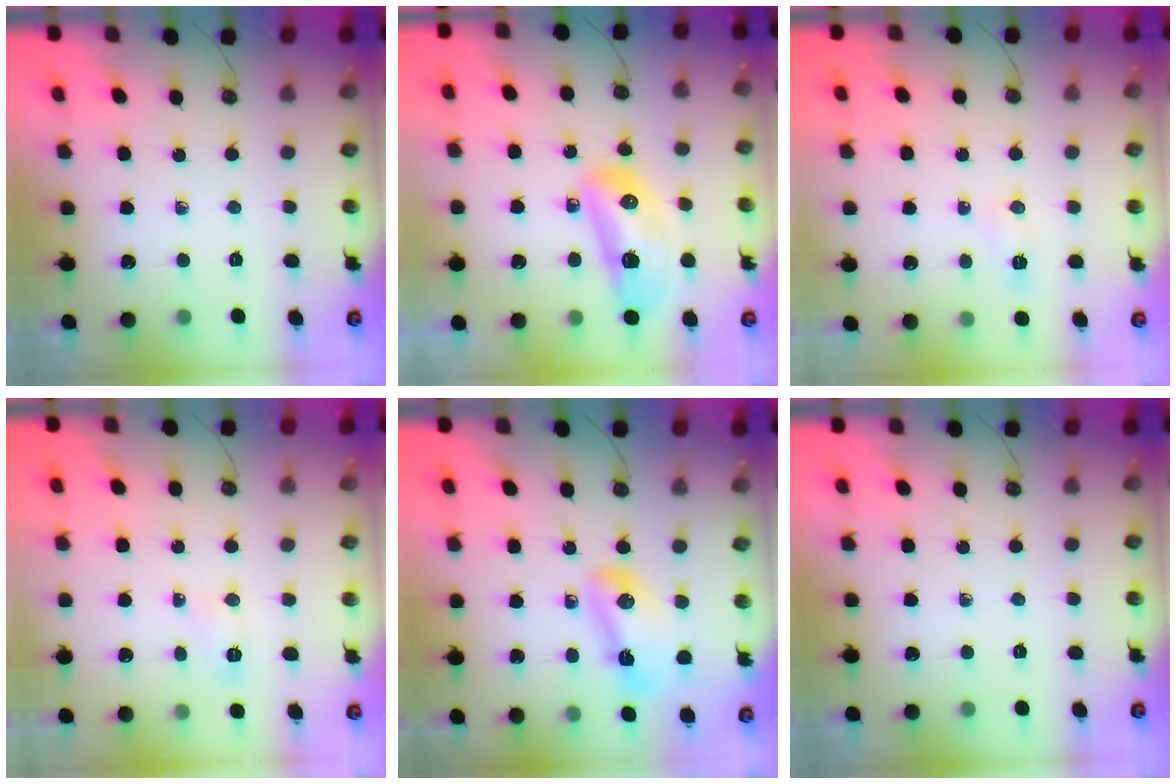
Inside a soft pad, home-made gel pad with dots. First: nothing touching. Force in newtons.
{"total": 14.5, "press": 13.9, "slide": 4.0}
{"total": 6.3, "press": 6.2, "slide": 1.1}
{"total": 5.8, "press": 5.8, "slide": 0.7}
{"total": 7.4, "press": 7.4, "slide": 0.8}
{"total": 0.0}